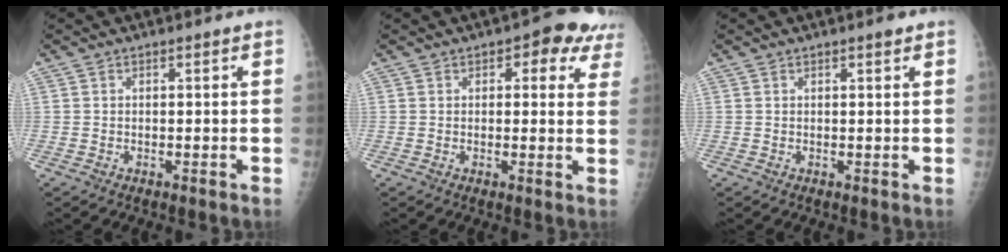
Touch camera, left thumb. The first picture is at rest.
{"total": 8.1, "force": [4.4, 4.3, 5.3], "torque": [-0.015, -0.010, 0.040]}
{"total": 1.0, "force": [0.8, 0.2, 0.7], "torque": [-0.007, -0.003, 0.011]}